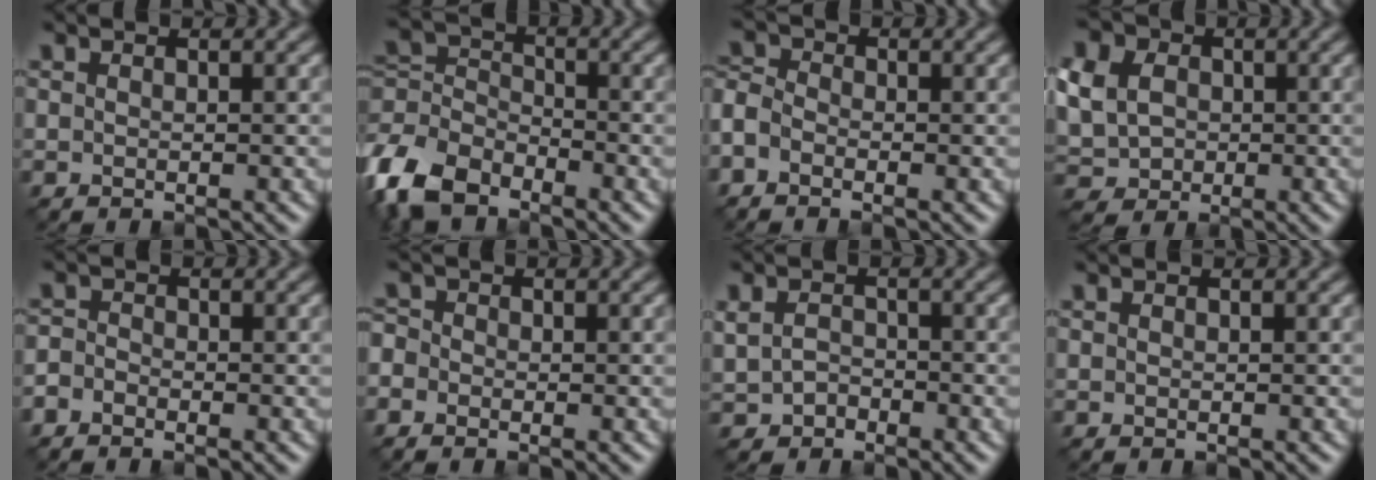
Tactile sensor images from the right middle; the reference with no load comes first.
{"total": 7.2, "force": [-4.7, 4.1, 3.6], "torque": [-0.087, 0.000, -0.109]}
{"total": 2.7, "force": [-1.4, 1.7, 1.5], "torque": [-0.041, 0.007, -0.041]}
{"total": 12.9, "force": [2.4, 11.0, 6.2], "torque": [-0.162, 0.027, 0.020]}
{"total": 1.5, "force": [-1.1, 0.8, 0.4], "torque": [-0.004, 0.007, -0.029]}
{"total": 1.5, "force": [-0.8, 1.2, 0.3], "torque": [0.000, 0.007, -0.021]}
{"total": 1.7, "force": [-0.6, 1.4, 0.8], "torque": [-0.019, 0.001, -0.013]}
{"total": 0.0}